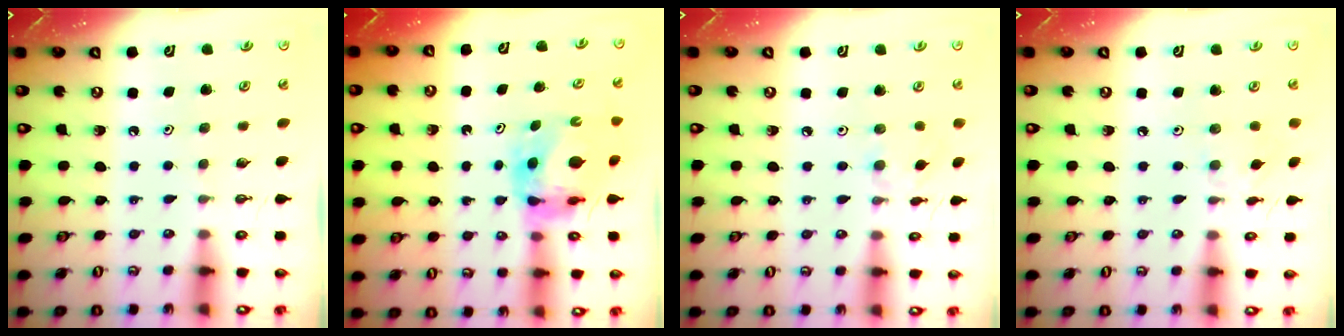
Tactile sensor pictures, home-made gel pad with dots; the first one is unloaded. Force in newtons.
{"total": 7.9, "press": 7.9, "slide": 0.7}
{"total": 2.7, "press": 2.7, "slide": 0.3}
{"total": 2.1, "press": 2.1, "slide": 0.2}